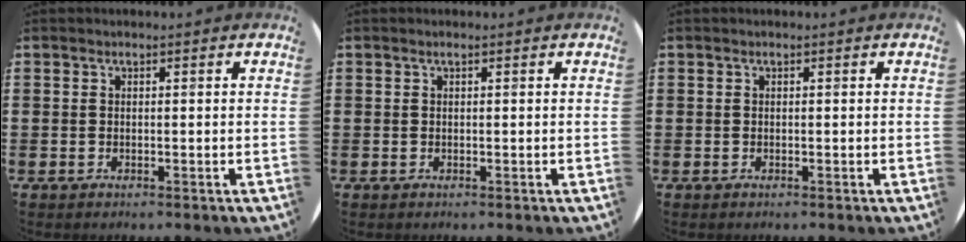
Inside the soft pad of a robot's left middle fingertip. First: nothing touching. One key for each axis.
{"total": 0.0}
{"total": 0.0}